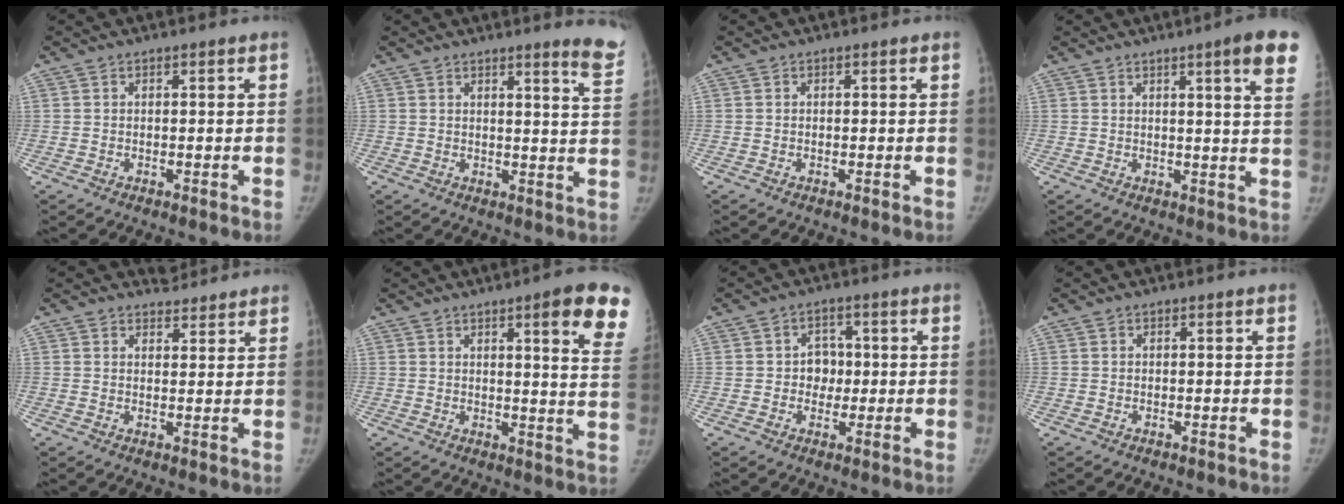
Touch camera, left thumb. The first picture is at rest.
{"total": 7.7, "force": [6.3, -0.2, 4.4], "torque": [-0.039, -0.051, 0.055]}
{"total": 0.0}
{"total": 9.6, "force": [5.6, 0.4, 7.9], "torque": [-0.090, -0.022, 0.056]}
{"total": 3.0, "force": [2.7, 1.1, -0.4], "torque": [0.023, -0.023, 0.033]}
{"total": 13.8, "force": [7.9, 2.3, 11.0], "torque": [-0.108, -0.038, 0.084]}
{"total": 4.5, "force": [0.0, 3.8, 2.3], "torque": [-0.002, 0.009, -0.006]}
{"total": 0.0}